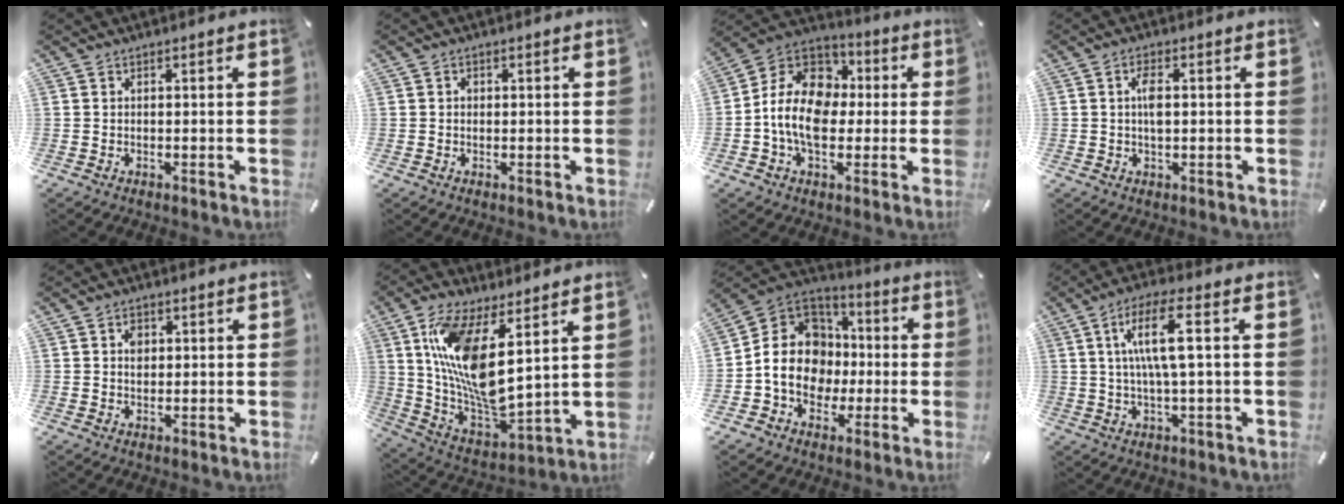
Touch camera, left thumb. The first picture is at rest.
{"total": 1.0, "force": [0.1, 0.9, 0.3], "torque": [-0.007, 0.005, 0.001]}
{"total": 14.3, "force": [-2.5, 10.9, 8.9], "torque": [-0.203, 0.017, -0.051]}
{"total": 3.6, "force": [0.4, 1.5, 3.2], "torque": [-0.073, 0.003, 0.002]}
{"total": 2.9, "force": [0.7, 2.3, 1.6], "torque": [-0.019, 0.002, 0.007]}
{"total": 15.8, "force": [7.2, 5.6, 12.8], "torque": [-0.277, -0.059, 0.125]}
{"total": 14.9, "force": [-2.3, 13.1, 6.8], "torque": [-0.150, 0.016, -0.038]}
{"total": 10.7, "force": [2.0, 2.4, 10.2], "torque": [-0.205, 0.000, 0.028]}